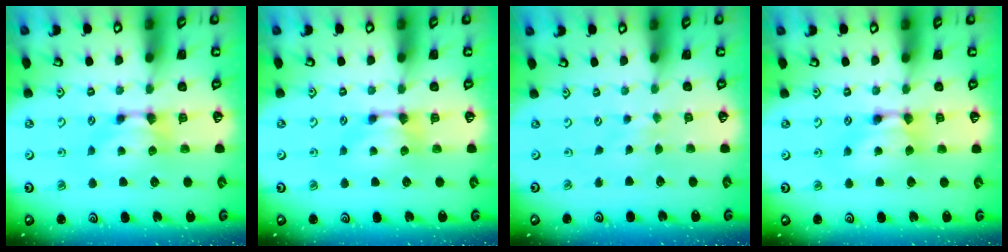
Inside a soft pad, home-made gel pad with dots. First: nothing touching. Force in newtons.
{"total": 0.0}
{"total": 3.5, "press": 3.4, "slide": 0.5}
{"total": 1.7, "press": 1.7, "slide": 0.1}